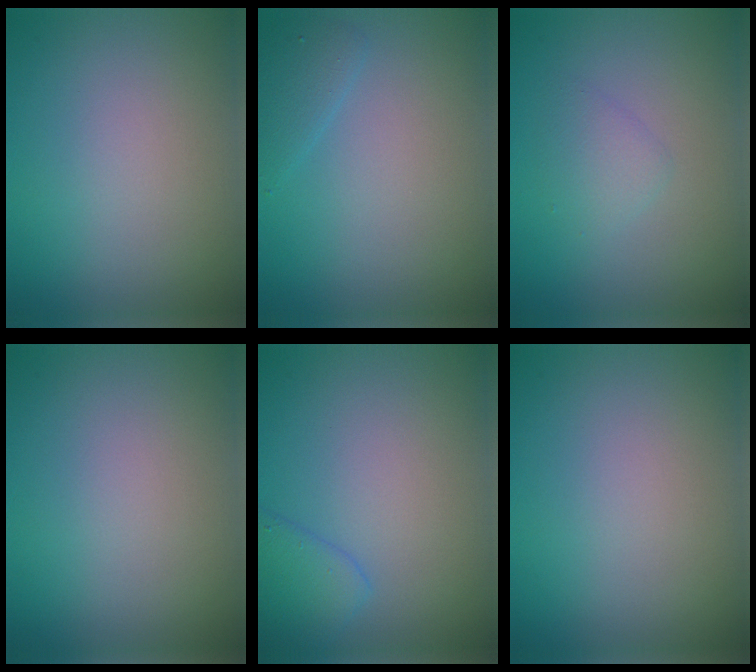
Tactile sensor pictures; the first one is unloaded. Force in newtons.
{"total": 1.4, "press": 1.4, "slide": 0.1}
{"total": 1.5, "press": 1.5, "slide": 0.1}
{"total": 0.0}
{"total": 2.7, "press": 2.7, "slide": 0.2}
{"total": 0.0}